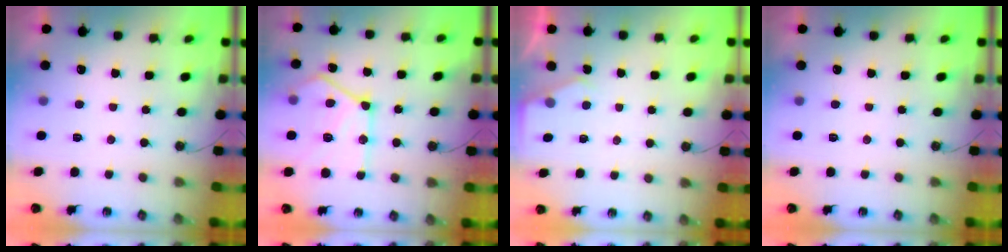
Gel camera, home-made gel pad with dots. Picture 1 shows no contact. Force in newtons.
{"total": 19.5, "press": 19.4, "slide": 1.8}
{"total": 3.5, "press": 3.4, "slide": 0.5}
{"total": 0.0}